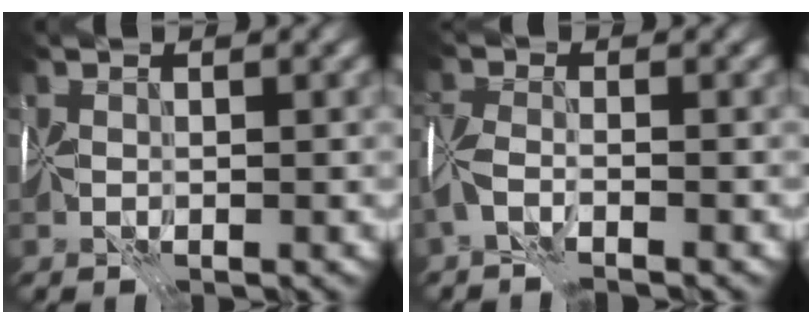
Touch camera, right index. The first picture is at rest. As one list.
[{"total": 2.6, "force": [-1.9, 0.5, 1.6], "torque": [-0.036, 0.002, -0.047]}]